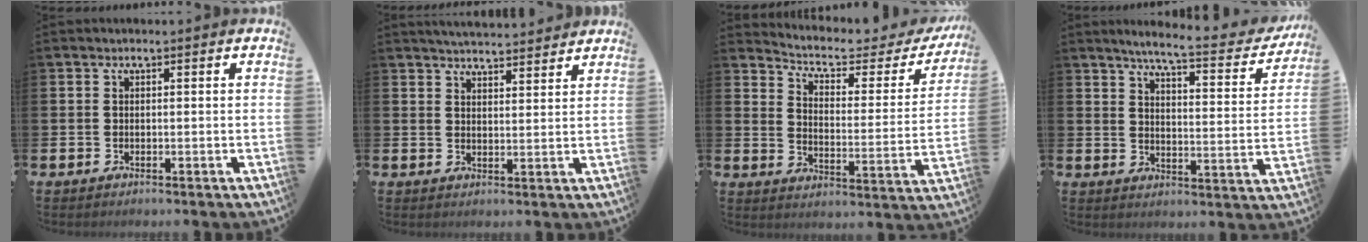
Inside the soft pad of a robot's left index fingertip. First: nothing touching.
{"total": 4.3, "force": [4.3, 0.1, 0.1], "torque": [-0.006, -0.028, 0.078]}
{"total": 5.3, "force": [4.5, 1.8, 2.1], "torque": [-0.063, -0.035, 0.068]}
{"total": 6.0, "force": [5.5, 0.4, 2.4], "torque": [-0.058, -0.044, 0.085]}